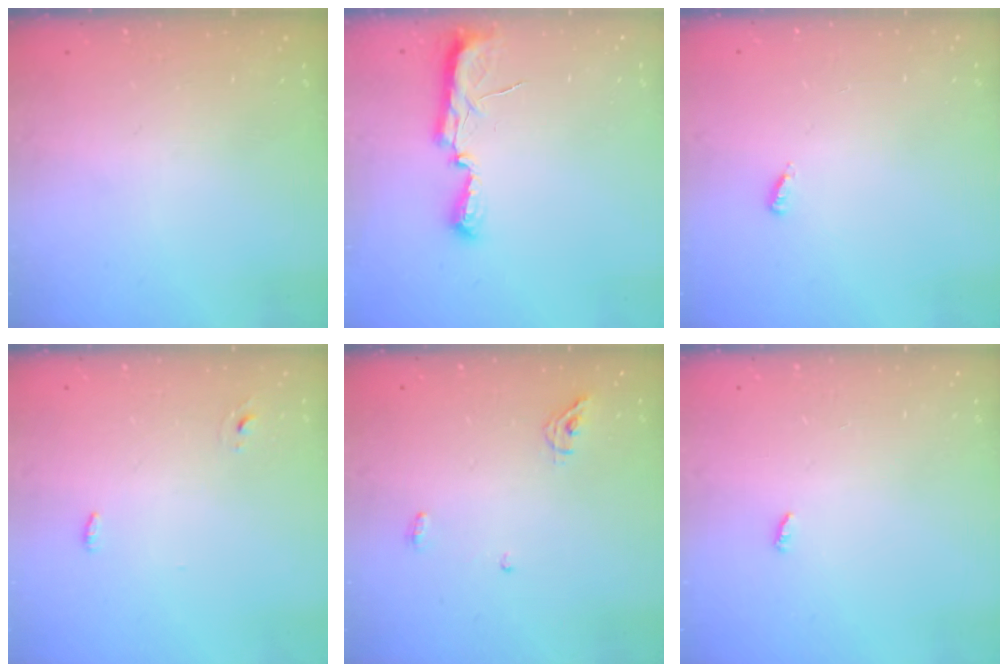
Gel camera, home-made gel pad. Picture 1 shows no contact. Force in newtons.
{"total": 7.7, "press": 7.6, "slide": 1.0}
{"total": 3.2, "press": 3.2, "slide": 0.5}
{"total": 3.1, "press": 2.8, "slide": 1.2}
{"total": 5.1, "press": 5.0, "slide": 0.8}
{"total": 2.3, "press": 2.3, "slide": 0.2}